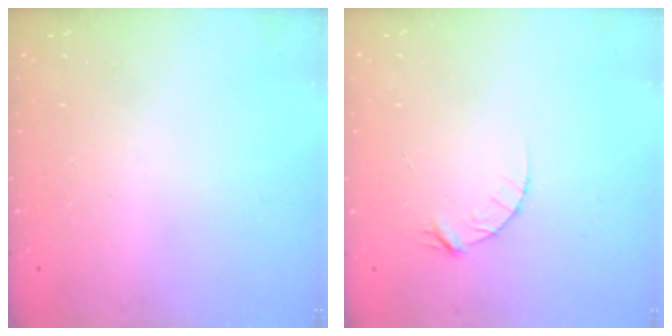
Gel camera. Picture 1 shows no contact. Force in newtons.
{"total": 4.4, "press": 4.4, "slide": 0.4}